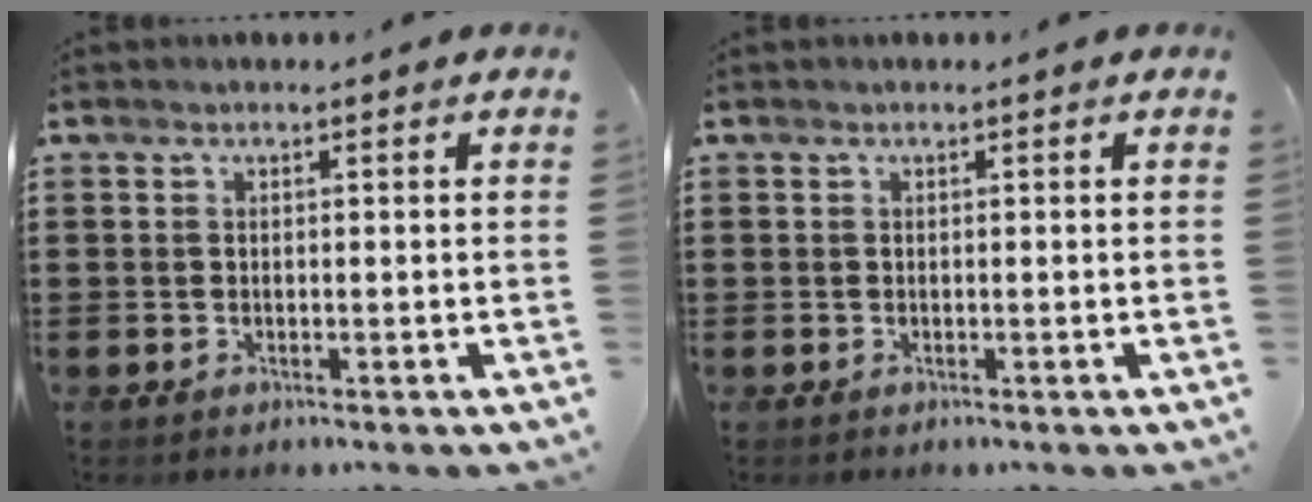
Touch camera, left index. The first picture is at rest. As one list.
[{"total": 0.0}]